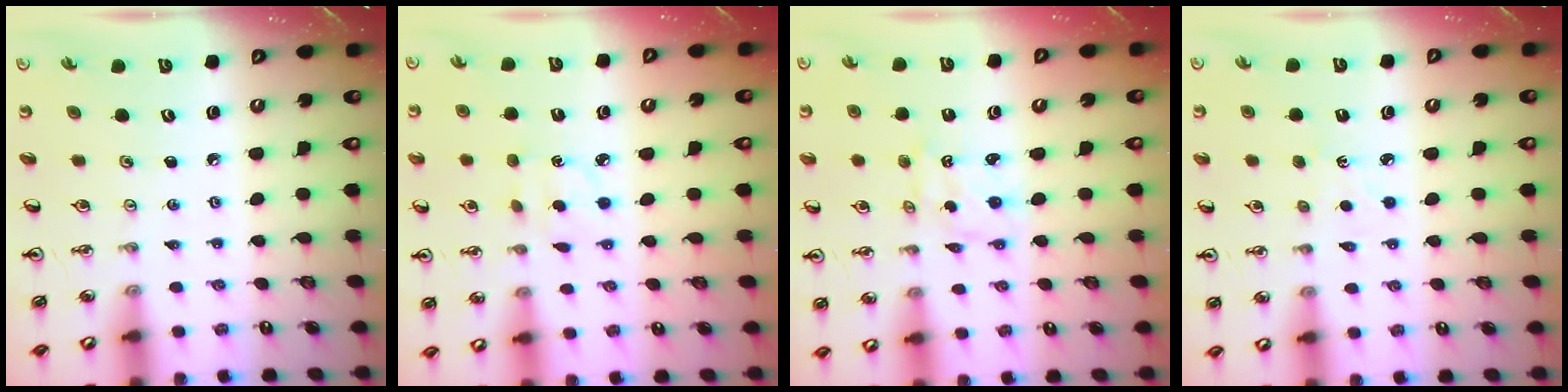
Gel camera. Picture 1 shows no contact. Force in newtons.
{"total": 3.3, "press": 3.2, "slide": 0.6}
{"total": 1.1, "press": 1.1, "slide": 0.1}
{"total": 2.9, "press": 2.9, "slide": 0.4}